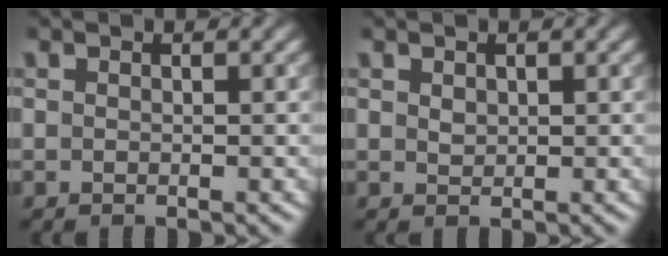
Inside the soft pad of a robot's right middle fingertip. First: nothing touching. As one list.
[{"total": 0.8, "force": [0.4, 0.6, 0.4], "torque": [-0.008, -0.001, 0.010]}]